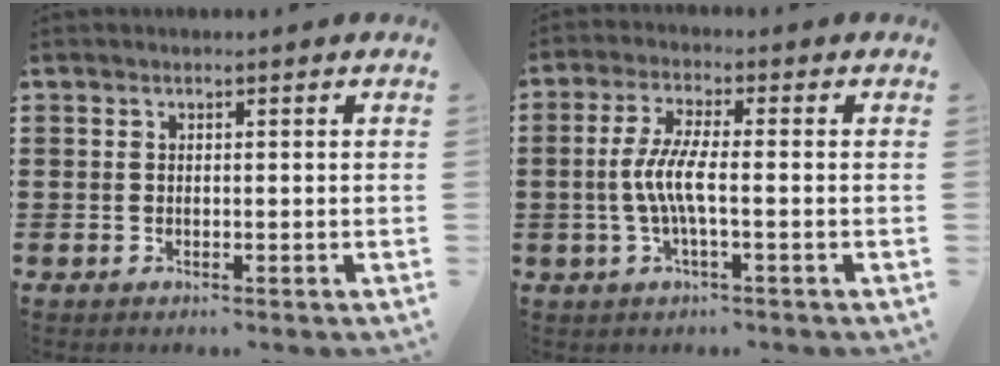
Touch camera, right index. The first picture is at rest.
{"total": 5.6, "force": [-1.2, 0.8, 5.4], "torque": [-0.125, -0.010, -0.033]}